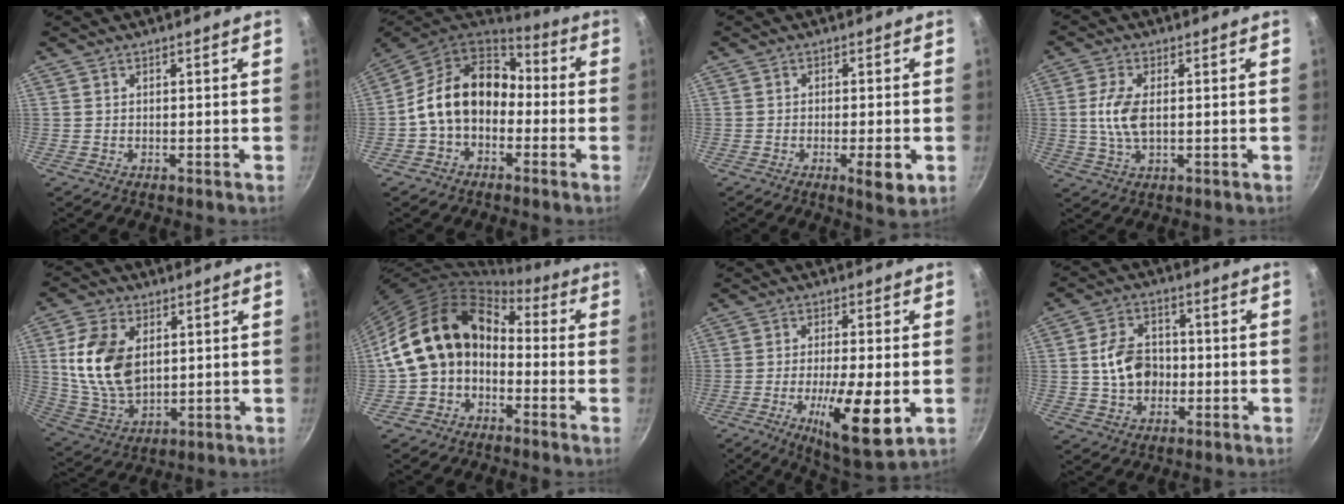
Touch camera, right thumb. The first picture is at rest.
{"total": 15.1, "force": [-1.4, 11.3, 10.0], "torque": [-0.140, 0.050, -0.041]}
{"total": 5.4, "force": [-1.8, 1.3, 4.9], "torque": [-0.076, 0.003, -0.025]}
{"total": 6.7, "force": [0.4, 3.2, 5.8], "torque": [-0.123, 0.000, 0.007]}
{"total": 14.5, "force": [2.8, 9.4, 10.6], "torque": [-0.185, -0.018, 0.066]}
{"total": 14.5, "force": [-2.1, 11.0, 9.3], "torque": [-0.140, 0.058, -0.053]}
{"total": 14.1, "force": [-3.9, 3.8, 13.0], "torque": [-0.213, 0.001, -0.060]}
{"total": 9.4, "force": [-0.6, 7.2, 5.9], "torque": [-0.082, 0.016, -0.013]}